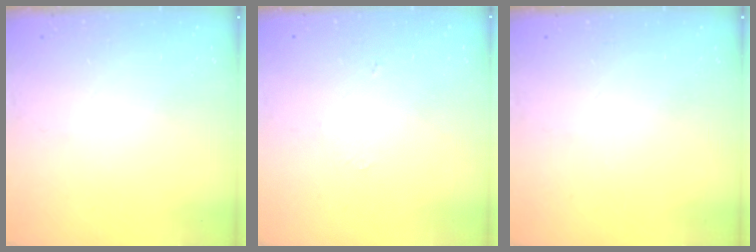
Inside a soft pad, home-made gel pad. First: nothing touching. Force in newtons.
{"total": 2.5, "press": 2.5, "slide": 0.2}
{"total": 0.0}